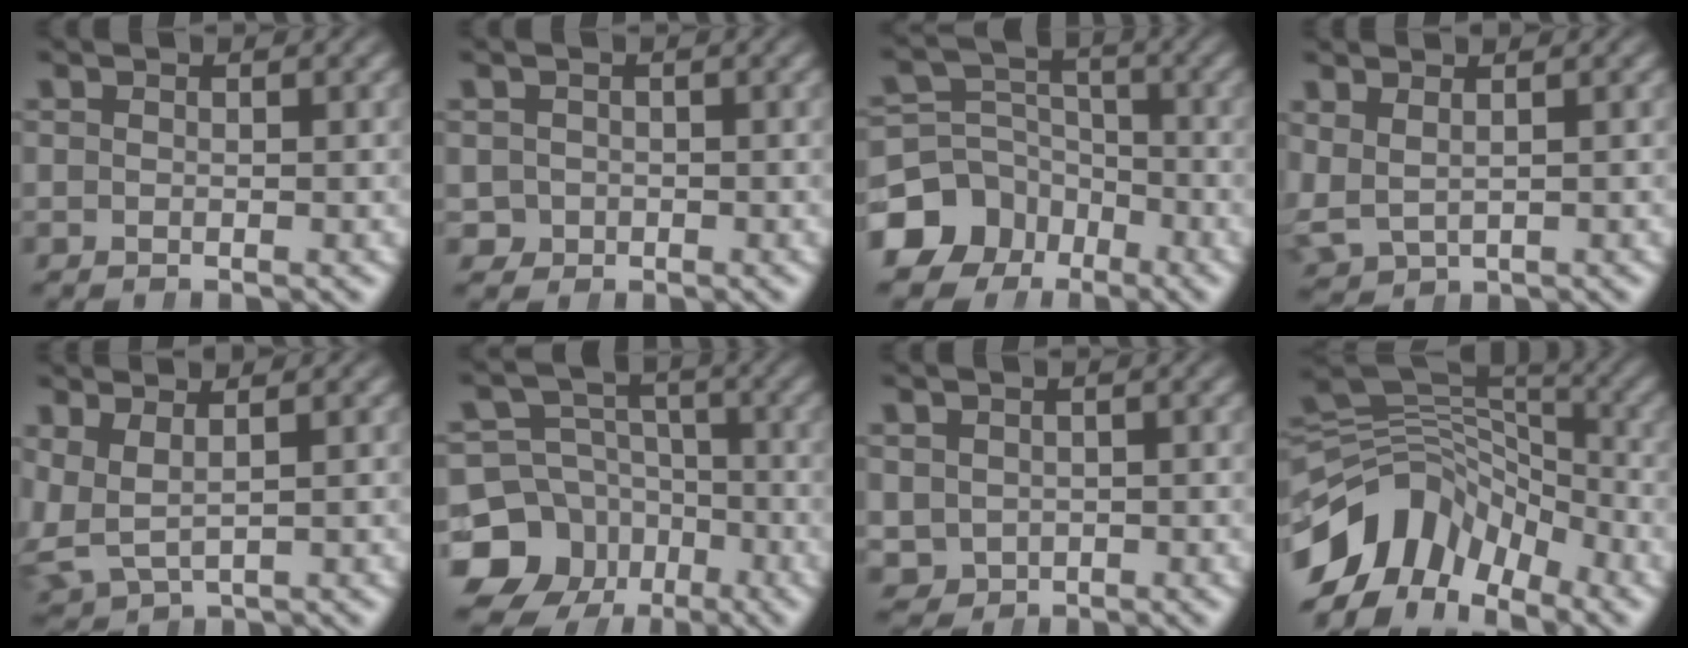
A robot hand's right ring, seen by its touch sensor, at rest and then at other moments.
{"total": 3.3, "force": [-1.1, 3.0, 0.6], "torque": [-0.020, -0.026, -0.007]}
{"total": 10.4, "force": [-4.0, 8.8, 4.0], "torque": [-0.053, -0.039, -0.062]}
{"total": 3.6, "force": [0.9, 3.2, 1.4], "torque": [-0.061, -0.016, 0.030]}
{"total": 6.1, "force": [0.3, 5.3, 2.9], "torque": [-0.115, -0.029, 0.020]}
{"total": 16.6, "force": [-6.0, 14.3, 6.1], "torque": [-0.108, -0.073, -0.088]}
{"total": 5.2, "force": [-1.3, 4.7, 1.8], "torque": [-0.050, -0.038, 0.002]}
{"total": 14.5, "force": [-4.7, 11.2, 7.8], "torque": [-0.125, -0.019, -0.080]}